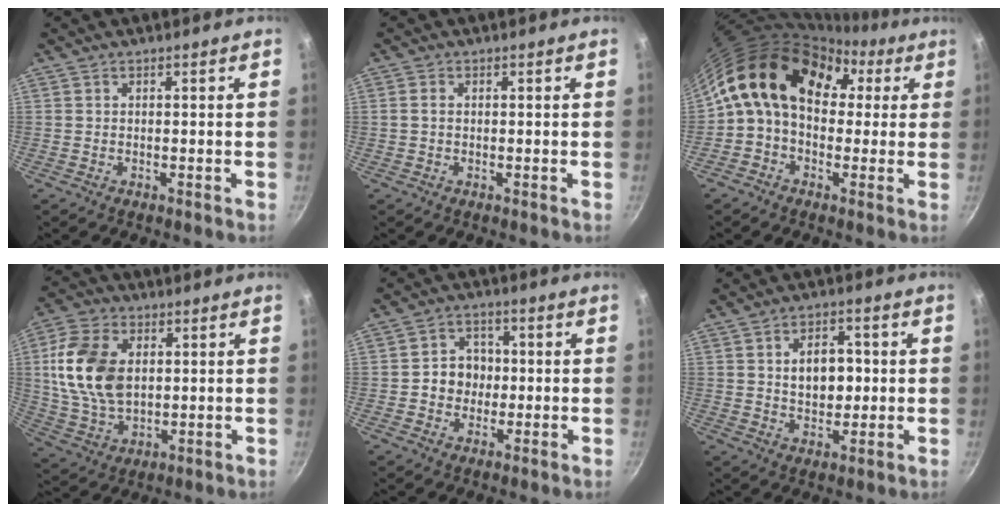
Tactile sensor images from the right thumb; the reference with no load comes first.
{"total": 1.2, "force": [0.0, 0.9, 0.8], "torque": [-0.016, 0.004, -0.002]}
{"total": 17.7, "force": [4.1, 12.7, 11.6], "torque": [-0.175, 0.040, 0.047]}
{"total": 15.5, "force": [2.4, 10.2, 11.4], "torque": [-0.209, -0.004, 0.049]}
{"total": 6.6, "force": [-0.4, 5.9, 3.0], "torque": [-0.012, 0.012, -0.014]}
{"total": 8.3, "force": [0.9, 5.5, 6.2], "torque": [-0.069, 0.004, 0.014]}